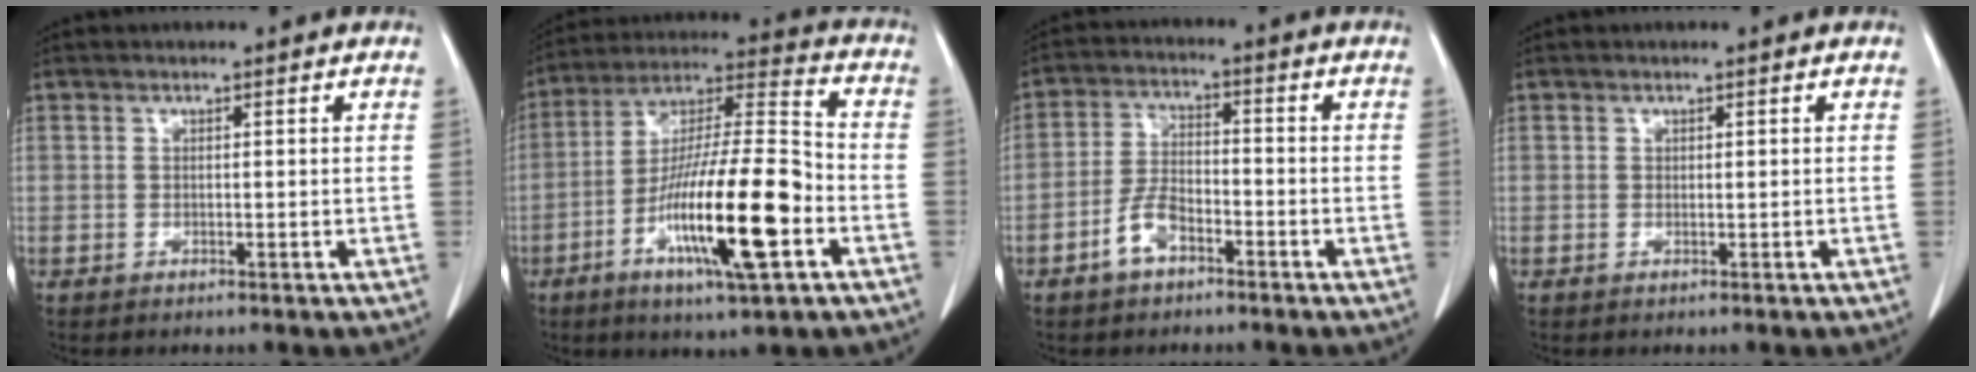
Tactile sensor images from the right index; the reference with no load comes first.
{"total": 18.9, "force": [-6.5, 2.1, 17.6], "torque": [-0.330, -0.011, -0.111]}
{"total": 5.6, "force": [-3.3, 2.6, 3.6], "torque": [-0.083, 0.008, -0.063]}
{"total": 0.0}